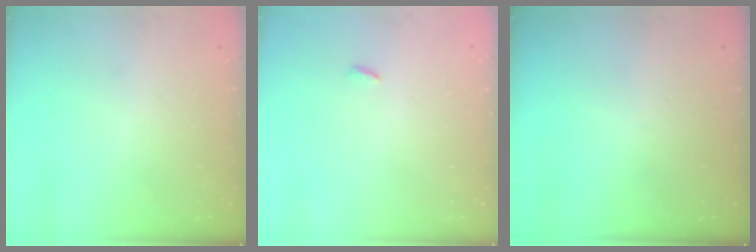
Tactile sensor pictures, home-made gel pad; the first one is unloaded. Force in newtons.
{"total": 2.4, "press": 2.4, "slide": 0.2}
{"total": 0.0}